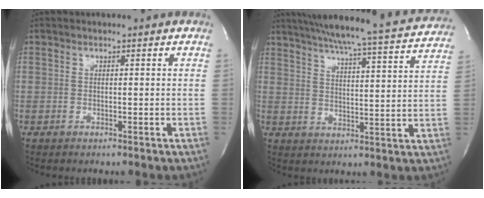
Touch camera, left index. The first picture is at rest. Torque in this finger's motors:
{"motor_torque": [0.23, -0.73, 0.36, 0.06]}